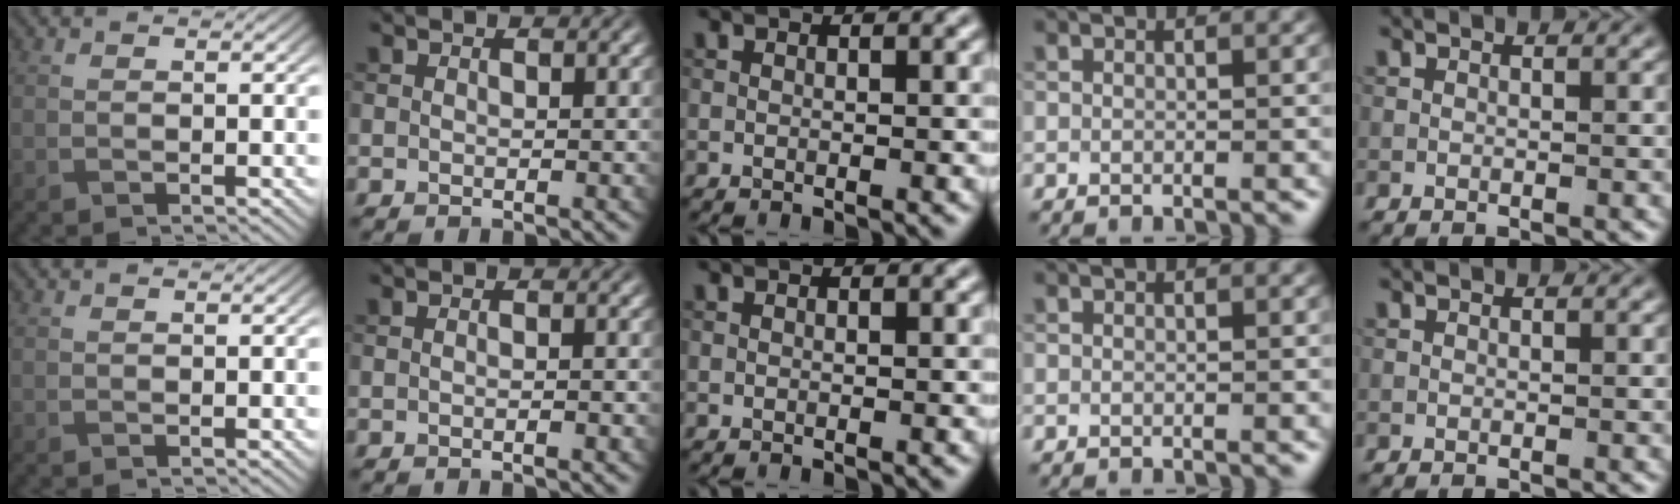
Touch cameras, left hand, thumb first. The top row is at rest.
{"index": {"total": 1.0, "force": [-0.3, 0.2, 0.9], "torque": [-0.013, 0.000, -0.006]}}